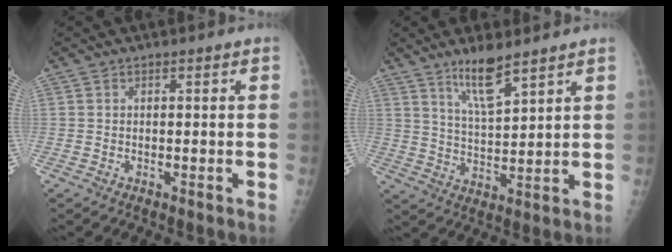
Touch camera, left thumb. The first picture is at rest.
{"total": 8.0, "force": [5.7, 1.5, 5.4], "torque": [-0.096, -0.042, 0.111]}